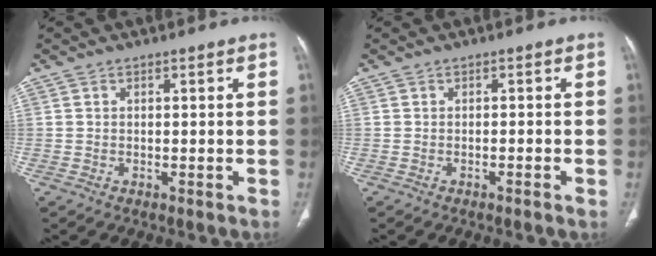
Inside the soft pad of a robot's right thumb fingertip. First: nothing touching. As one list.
[{"total": 1.0, "force": [-0.6, -0.1, 0.8], "torque": [-0.021, 0.004, -0.010]}]